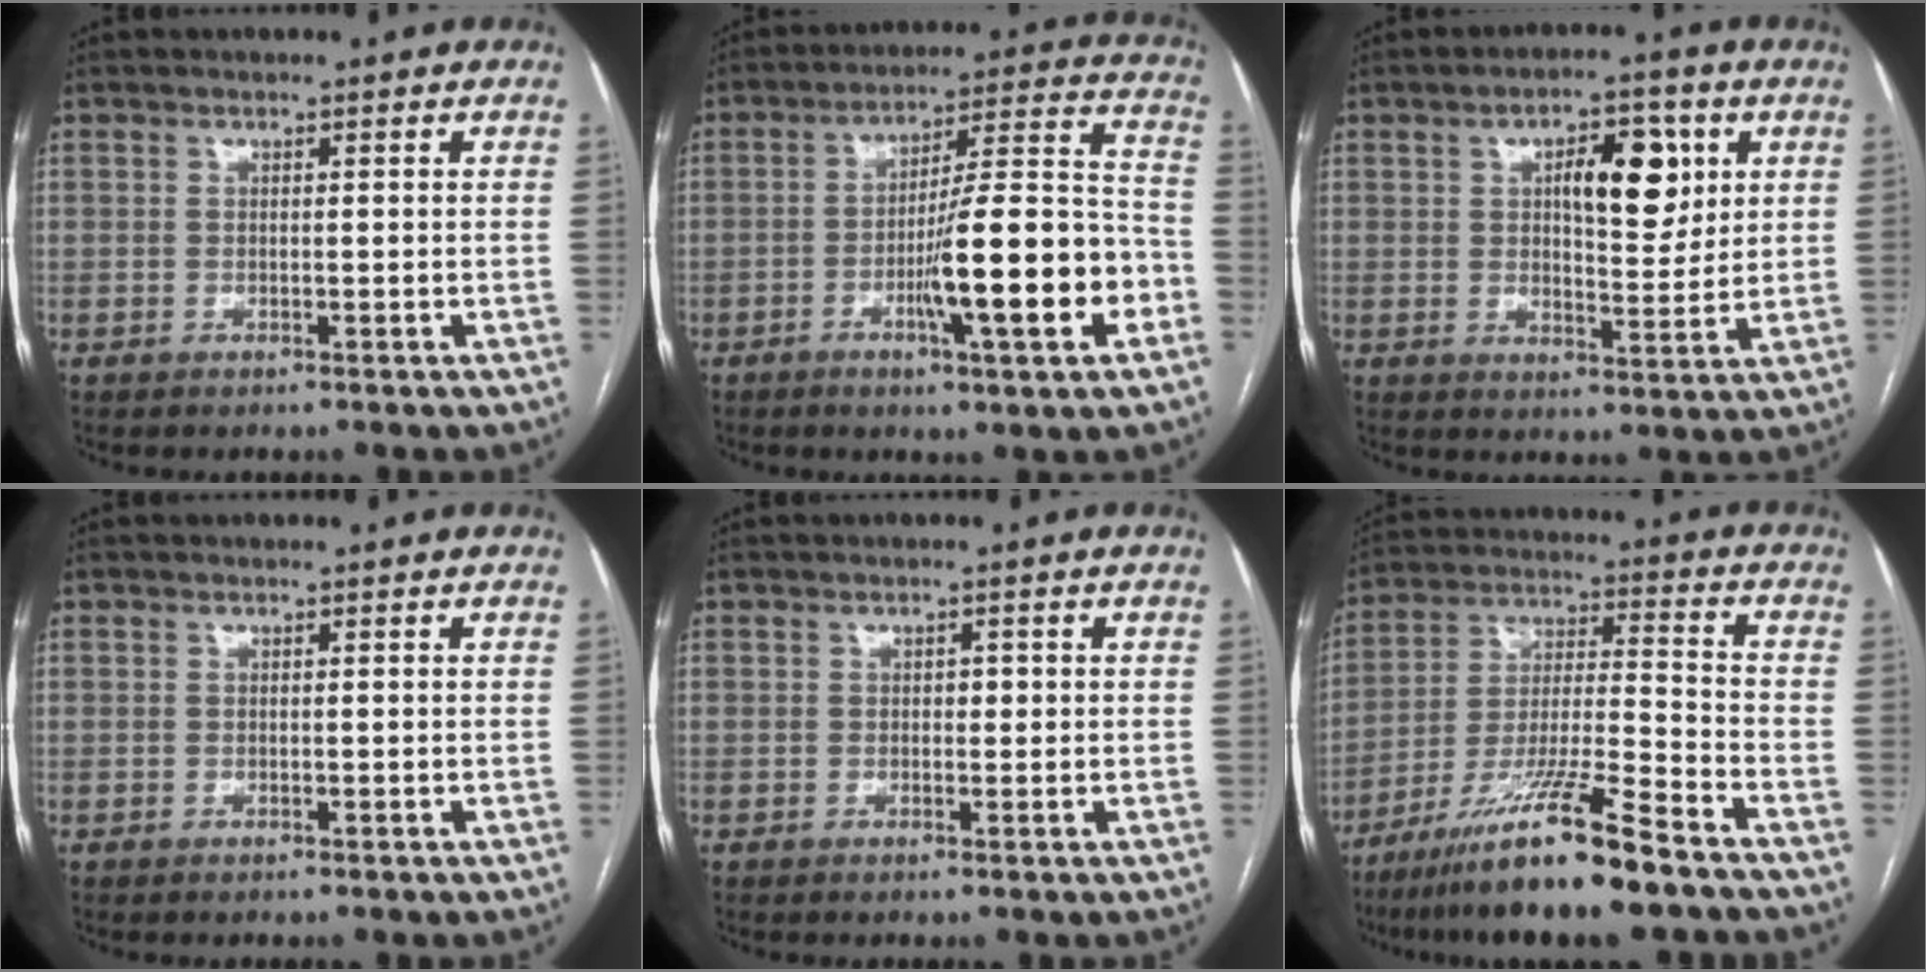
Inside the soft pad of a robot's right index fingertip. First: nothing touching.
{"total": 16.4, "force": [-5.6, 1.2, 15.3], "torque": [-0.238, 0.007, -0.083]}
{"total": 9.5, "force": [3.1, 3.7, 8.2], "torque": [-0.120, 0.010, 0.049]}
{"total": 0.0}
{"total": 1.1, "force": [0.1, 0.7, 0.8], "torque": [-0.007, 0.003, -0.001]}
{"total": 14.9, "force": [-10.8, -0.5, 10.2], "torque": [-0.197, -0.026, -0.196]}